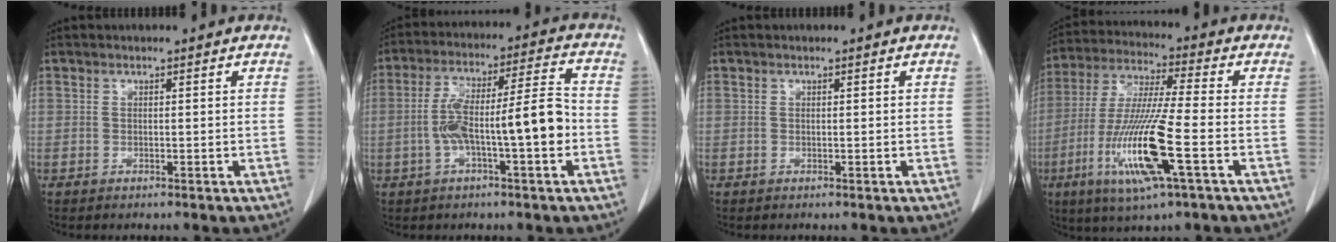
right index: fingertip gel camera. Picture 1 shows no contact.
{"total": 11.5, "force": [-2.5, 1.3, 11.2], "torque": [-0.196, 0.029, -0.041]}
{"total": 0.0}
{"total": 15.2, "force": [-5.0, 0.4, 14.3], "torque": [-0.295, -0.021, -0.095]}